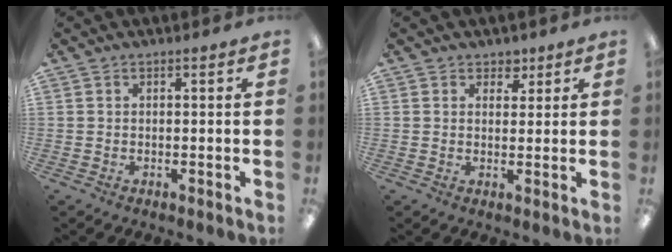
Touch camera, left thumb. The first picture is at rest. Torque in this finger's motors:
{"motor_torque": [0.15, 0.11, -0.05, -0.07, -0.03]}